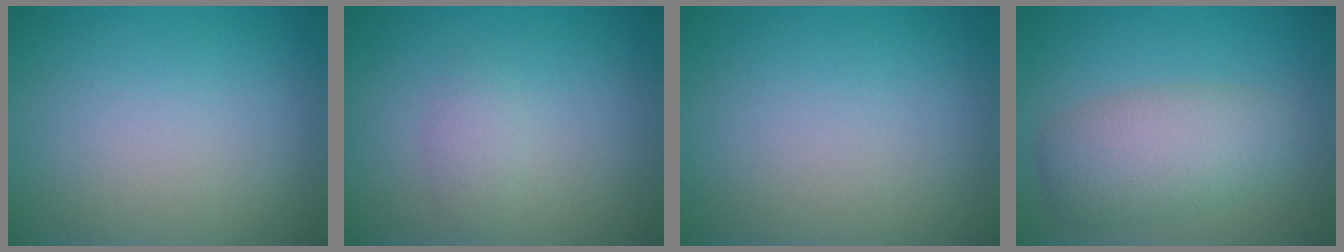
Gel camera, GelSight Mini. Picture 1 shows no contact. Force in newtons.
{"total": 1.4, "press": 1.4, "slide": 0.0}
{"total": 0.0}
{"total": 4.7, "press": 4.7, "slide": 0.2}